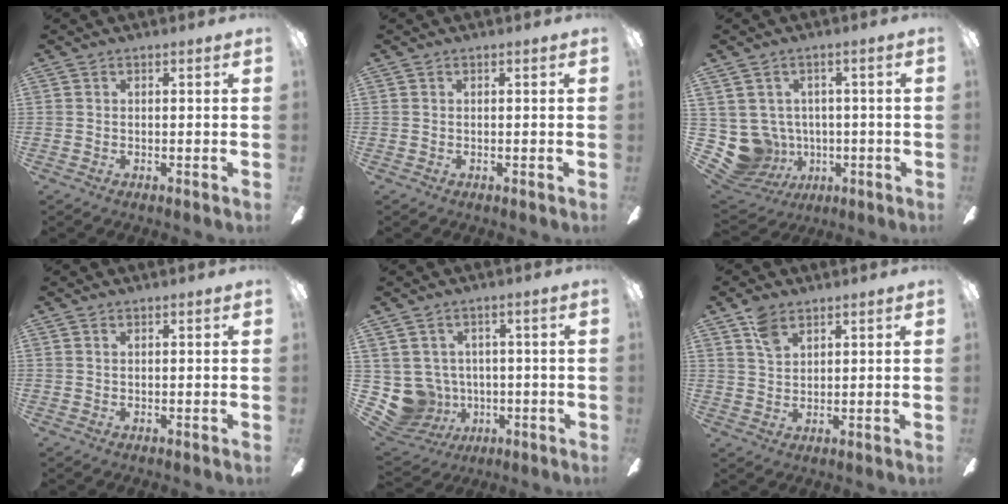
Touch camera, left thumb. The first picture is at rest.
{"total": 0.0}
{"total": 8.3, "force": [-0.3, 8.1, 1.7], "torque": [-0.087, -0.008, 0.001]}
{"total": 0.8, "force": [0.6, 0.4, 0.4], "torque": [-0.011, 0.001, 0.010]}
{"total": 8.0, "force": [-0.1, 7.8, 1.4], "torque": [-0.083, -0.011, 0.005]}
{"total": 5.8, "force": [4.0, 3.1, 2.7], "torque": [-0.049, -0.012, 0.074]}